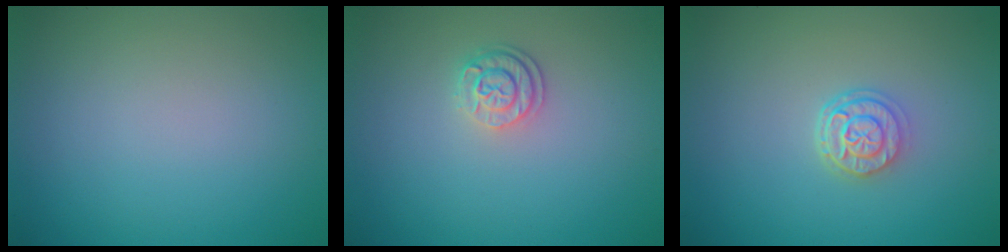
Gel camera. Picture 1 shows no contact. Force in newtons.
{"total": 2.1, "press": 1.8, "slide": 1.2}
{"total": 2.7, "press": 2.2, "slide": 1.6}